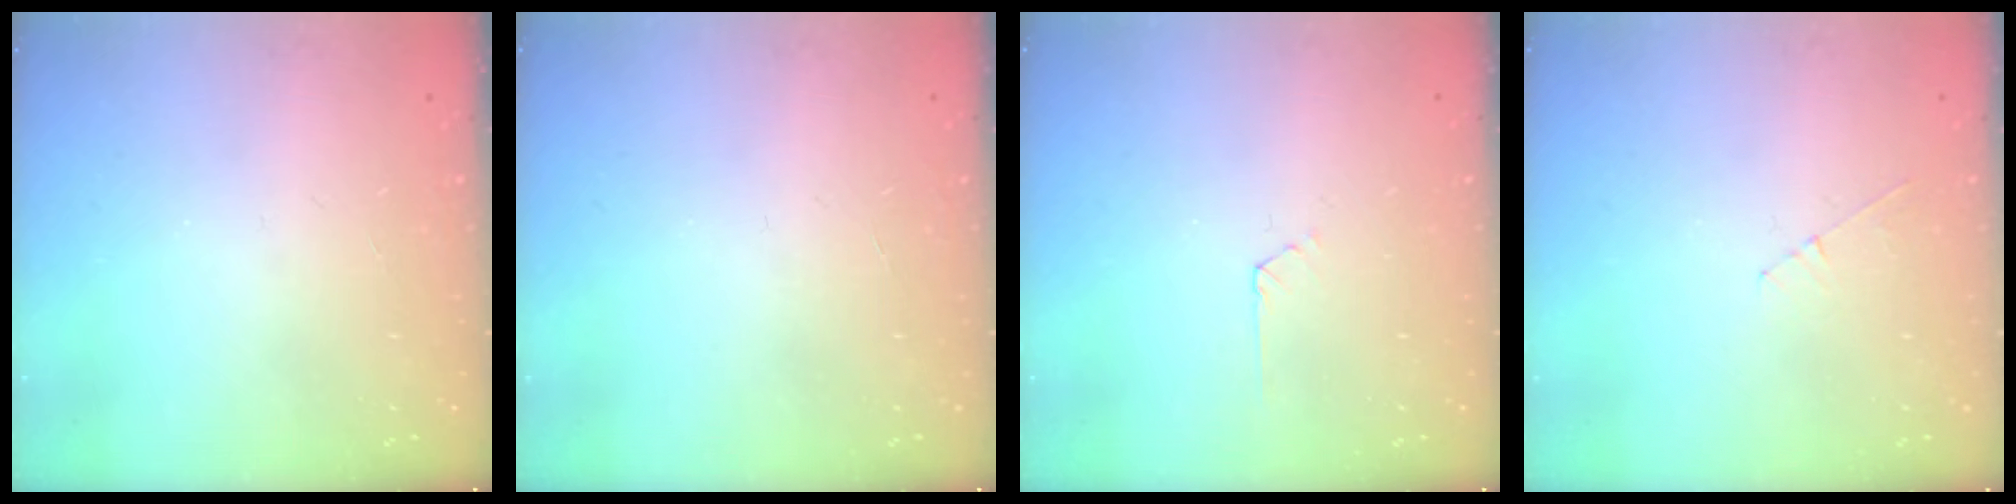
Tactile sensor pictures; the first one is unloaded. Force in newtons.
{"total": 0.0}
{"total": 2.2, "press": 2.2, "slide": 0.3}
{"total": 3.6, "press": 3.5, "slide": 0.4}